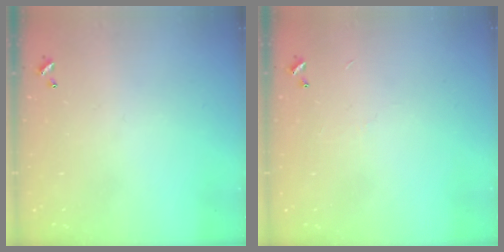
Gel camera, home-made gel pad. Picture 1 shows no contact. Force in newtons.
{"total": 4.2, "press": 4.2, "slide": 0.4}